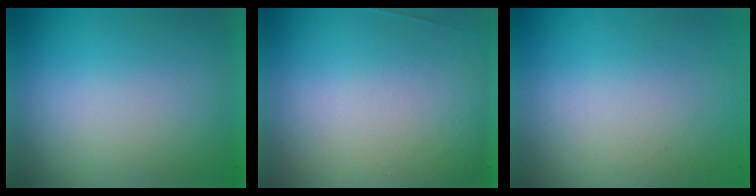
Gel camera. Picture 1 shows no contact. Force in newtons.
{"total": 1.7}
{"total": 8.1}